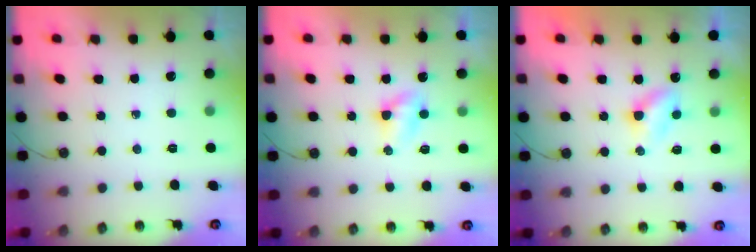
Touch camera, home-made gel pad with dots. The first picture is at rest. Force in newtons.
{"total": 4.2, "press": 3.7, "slide": 2.1}
{"total": 3.7, "press": 3.7, "slide": 0.4}